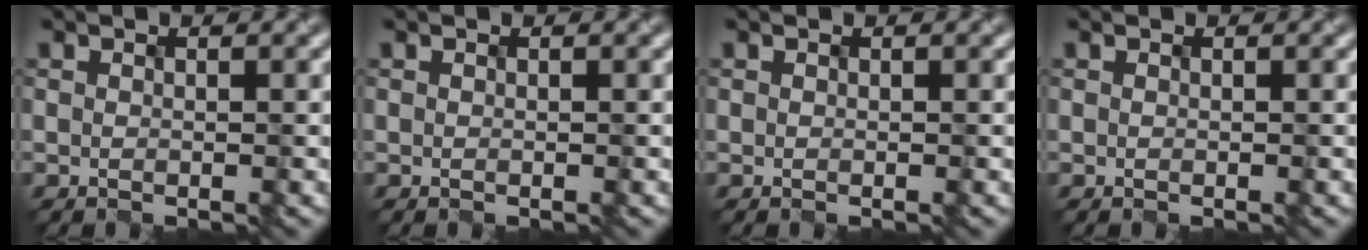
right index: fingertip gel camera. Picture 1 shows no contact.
{"total": 0.0}
{"total": 0.0}
{"total": 0.0}